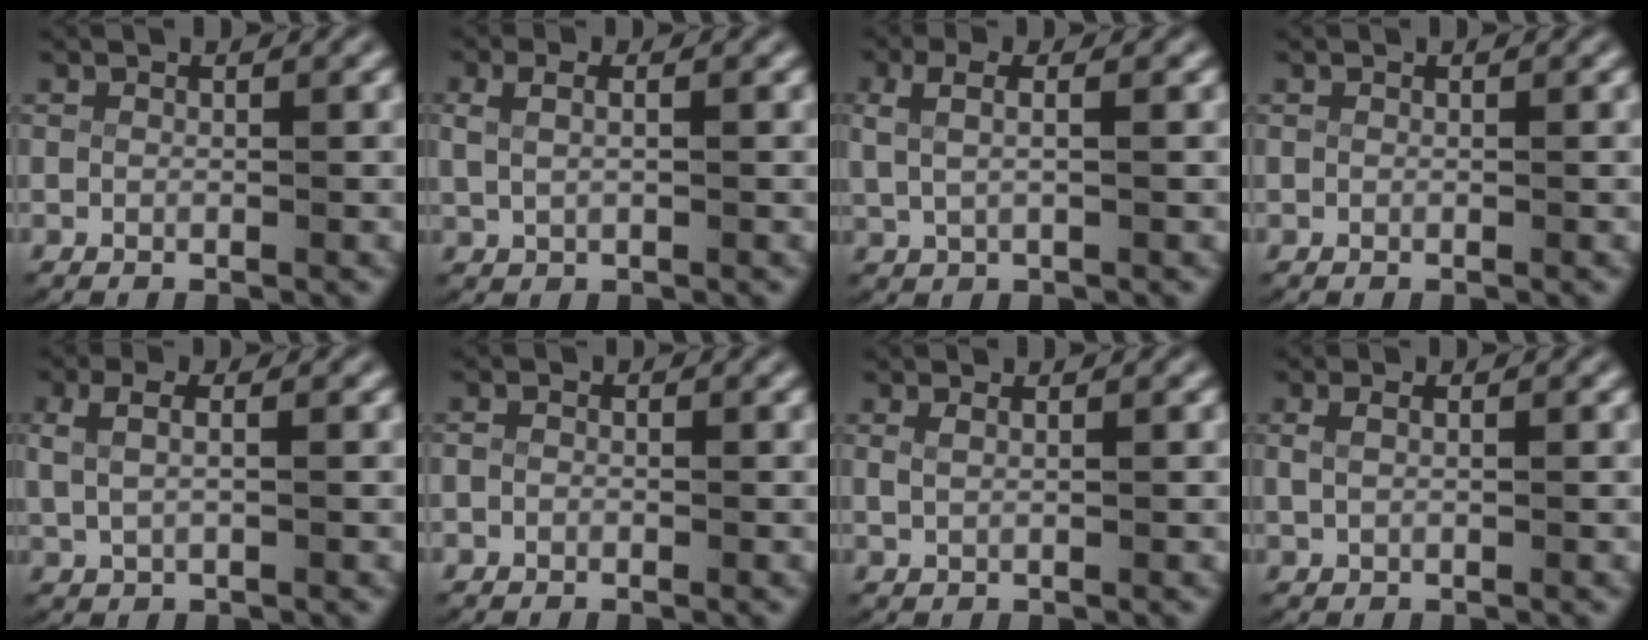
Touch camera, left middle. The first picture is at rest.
{"total": 2.4, "force": [0.5, 1.4, 1.9], "torque": [-0.044, -0.001, 0.014]}
{"total": 3.5, "force": [0.9, 1.9, 2.8], "torque": [-0.064, 0.005, 0.018]}
{"total": 0.0}
{"total": 3.4, "force": [0.8, 2.0, 2.6], "torque": [-0.059, 0.004, 0.015]}
{"total": 0.7, "force": [-0.3, 0.6, 0.3], "torque": [-0.009, -0.003, -0.007]}
{"total": 0.8, "force": [0.4, 0.1, 0.7], "torque": [-0.019, -0.005, 0.014]}
{"total": 1.3, "force": [0.2, 0.6, 1.1], "torque": [-0.031, -0.003, 0.008]}